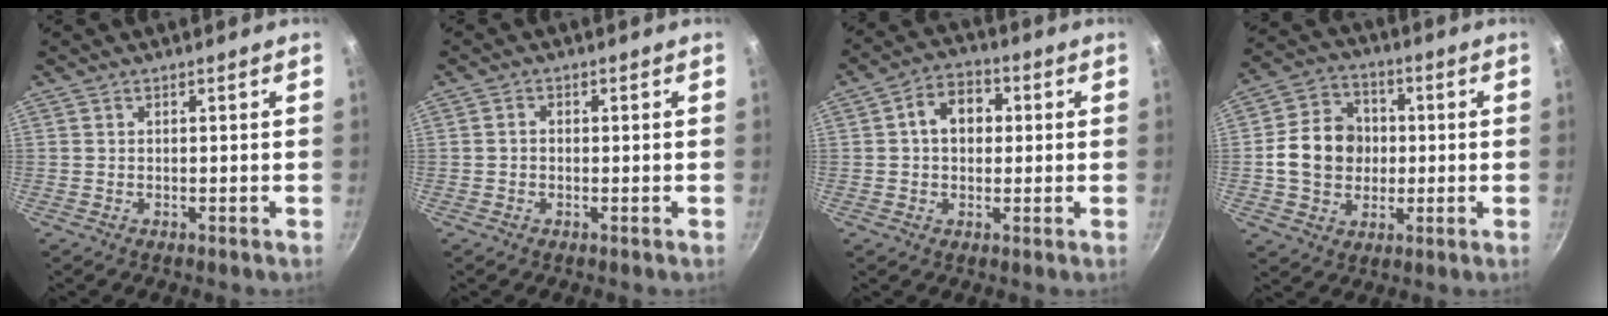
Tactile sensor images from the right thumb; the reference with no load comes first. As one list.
[{"total": 1.2, "force": [-0.2, 1.0, 0.7], "torque": [-0.013, 0.007, -0.005]}, {"total": 8.1, "force": [1.2, 6.0, 5.3], "torque": [-0.054, 0.016, 0.007]}, {"total": 12.9, "force": [-0.1, 10.9, 6.9], "torque": [-0.094, 0.020, -0.007]}]